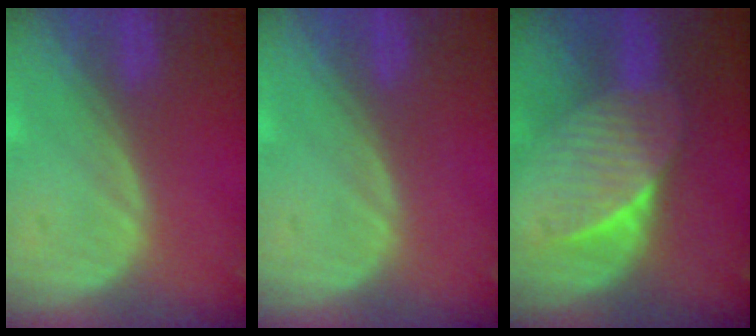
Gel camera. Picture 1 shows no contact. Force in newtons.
{"total": 0.0}
{"total": 7.4, "press": 6.6, "slide": 3.4}